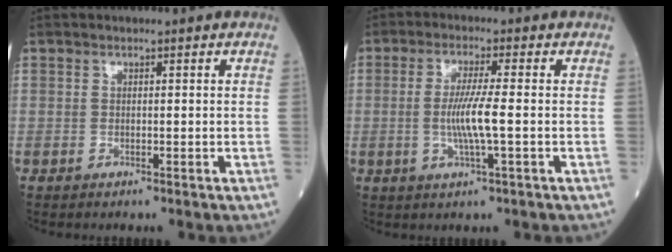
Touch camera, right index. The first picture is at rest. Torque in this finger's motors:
{"motor_torque": [0.96, 0.03, 0.50, 0.12]}